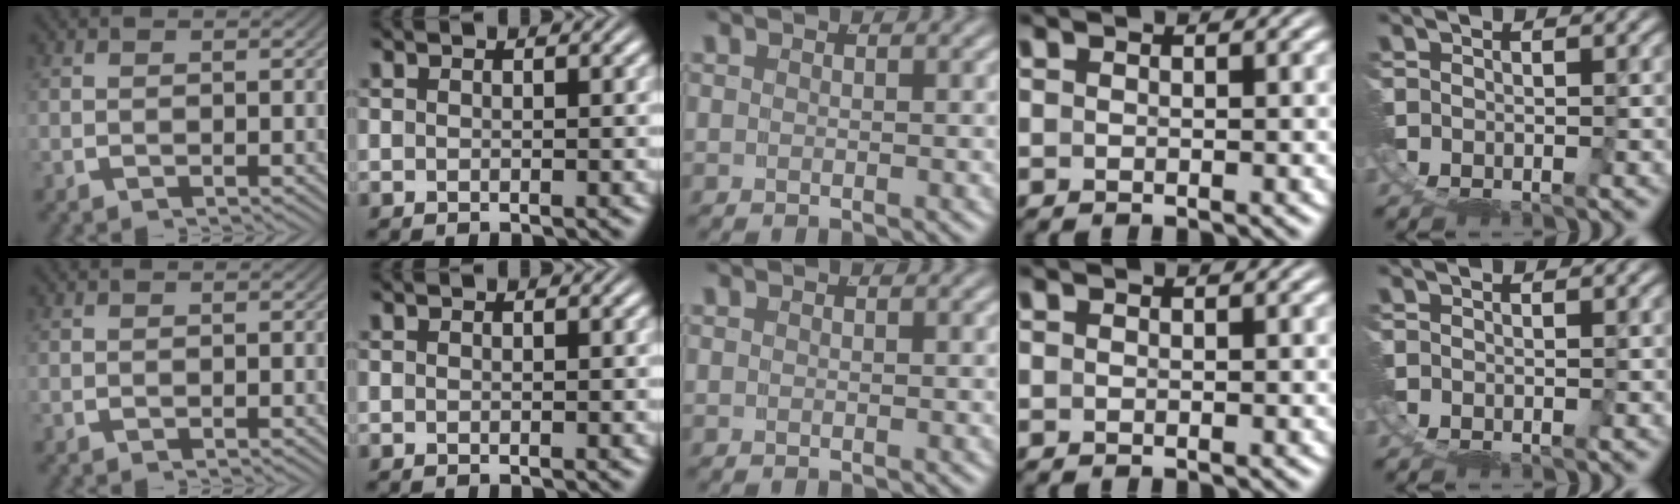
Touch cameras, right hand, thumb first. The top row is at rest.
{}